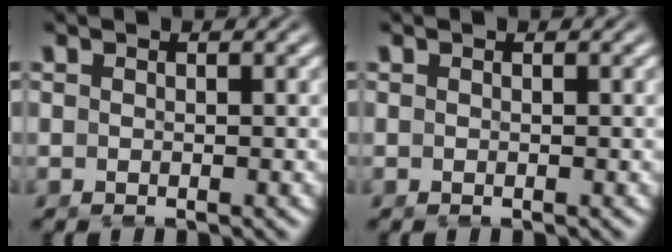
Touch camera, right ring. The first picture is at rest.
{"total": 0.0}